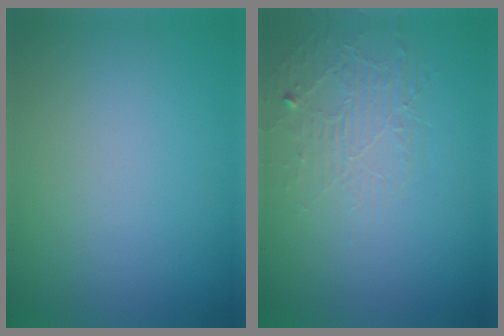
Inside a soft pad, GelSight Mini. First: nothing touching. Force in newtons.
{"total": 1.8, "press": 0.8, "slide": 1.6}